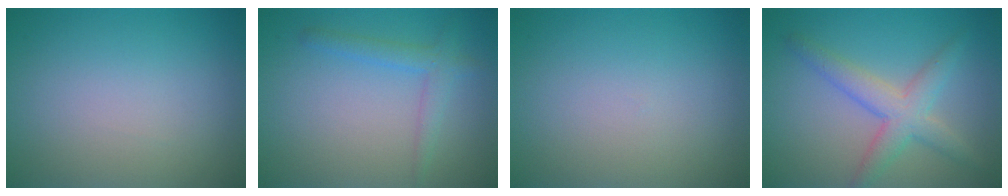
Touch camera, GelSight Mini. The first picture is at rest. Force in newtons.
{"total": 2.2, "press": 2.2, "slide": 0.0}
{"total": 0.0}
{"total": 4.1, "press": 4.1, "slide": 0.1}